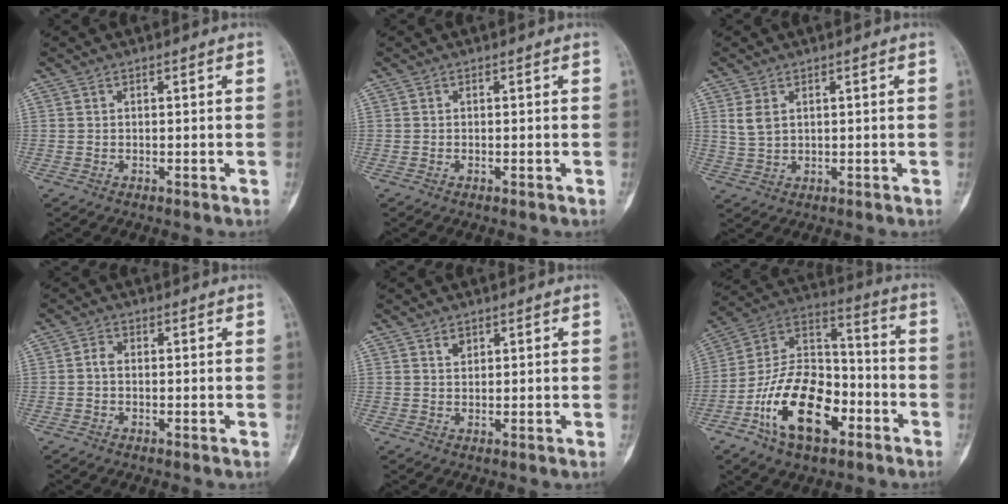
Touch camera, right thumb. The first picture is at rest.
{"total": 0.0}
{"total": 3.7, "force": [1.4, 2.4, 2.5], "torque": [-0.049, -0.002, 0.038]}
{"total": 1.7, "force": [-0.3, 1.2, 1.2], "torque": [-0.016, 0.003, -0.010]}
{"total": 1.7, "force": [1.0, 1.1, 0.7], "torque": [-0.002, -0.006, 0.017]}
{"total": 19.7, "force": [-8.3, 11.3, 13.9], "torque": [-0.212, 0.067, -0.146]}